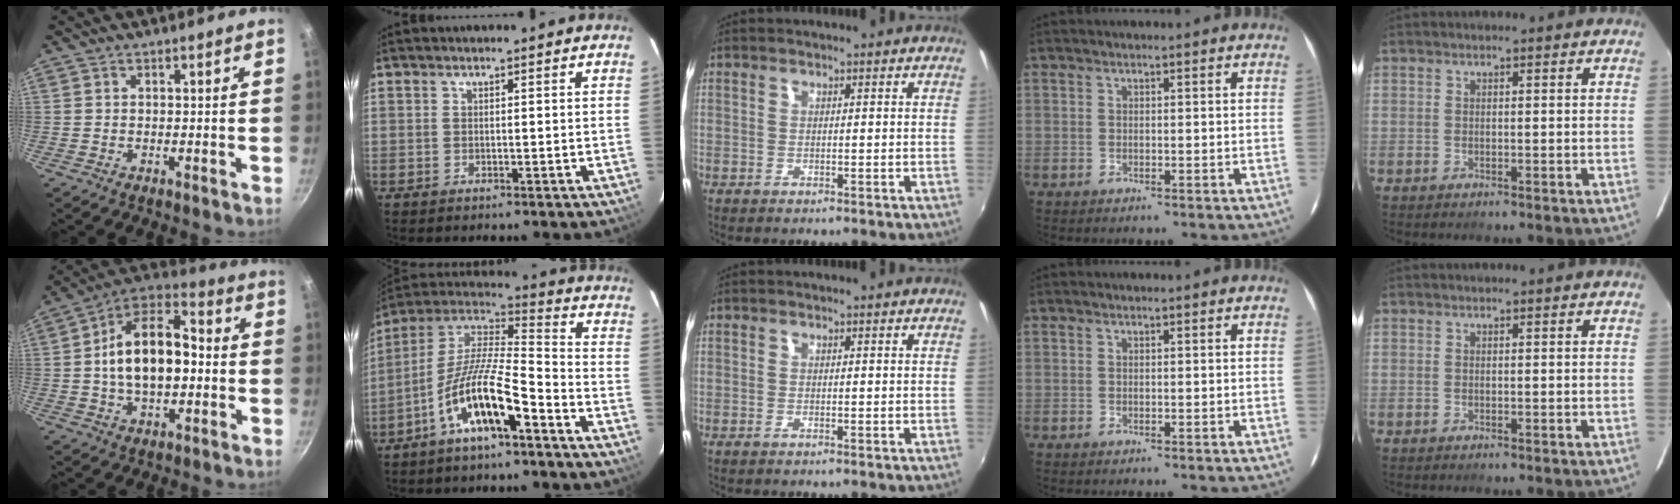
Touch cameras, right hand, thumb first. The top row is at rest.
{"thumb": {"total": 16.5, "force": [-0.4, 9.6, 13.4], "torque": [-0.199, 0.037, -0.020]}, "index": {"total": 14.3, "force": [-8.0, 3.1, 11.5], "torque": [-0.219, 0.000, -0.151]}}